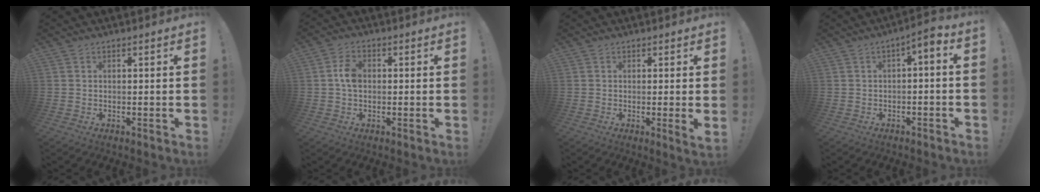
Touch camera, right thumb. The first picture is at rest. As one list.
[{"total": 5.1, "force": [0.1, 3.4, 3.8], "torque": [-0.053, 0.008, 0.003]}, {"total": 2.8, "force": [0.2, -0.1, 2.8], "torque": [-0.039, -0.009, 0.003]}, {"total": 4.0, "force": [-1.4, 1.0, 3.6], "torque": [-0.053, 0.002, -0.026]}]